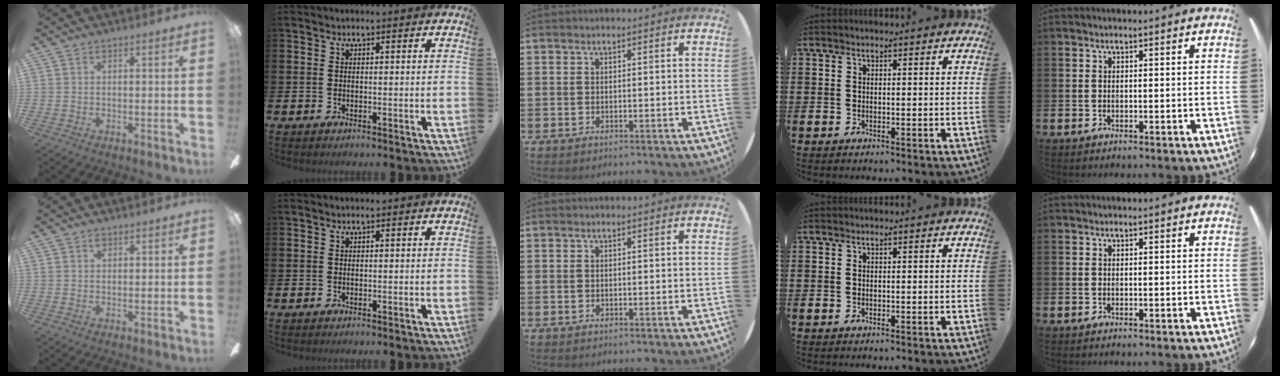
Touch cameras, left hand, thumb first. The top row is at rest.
{"thumb": {"total": 1.1, "force": [0.8, 0.6, 0.4], "torque": [-0.008, 0.002, 0.015]}}